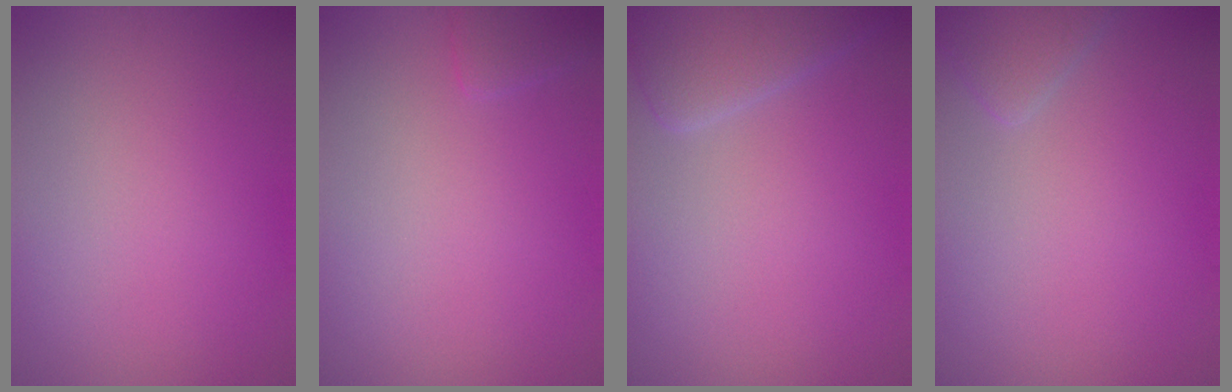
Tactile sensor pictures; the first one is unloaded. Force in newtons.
{"total": 1.1, "press": 1.1, "slide": 0.1}
{"total": 3.5, "press": 3.5, "slide": 0.4}
{"total": 1.9, "press": 1.9, "slide": 0.1}